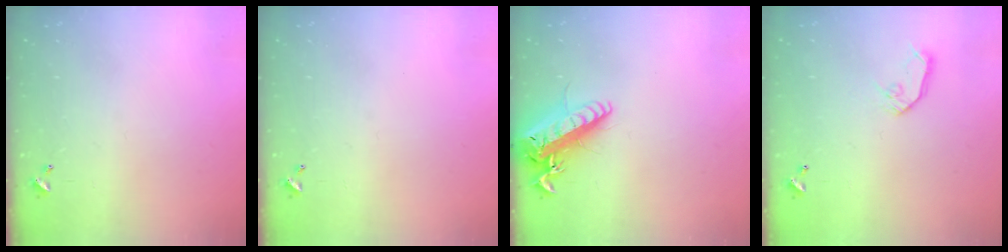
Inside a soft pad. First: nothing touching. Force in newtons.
{"total": 0.0}
{"total": 20.4, "press": 19.9, "slide": 4.5}
{"total": 8.0, "press": 8.0, "slide": 0.4}